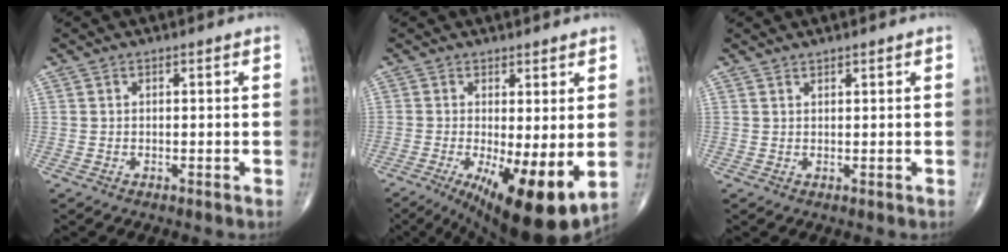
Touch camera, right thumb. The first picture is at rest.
{"total": 13.4, "force": [-2.3, 3.8, 12.7], "torque": [-0.197, -0.025, -0.020]}
{"total": 0.9, "force": [0.9, 0.1, 0.2], "torque": [0.000, -0.004, 0.016]}